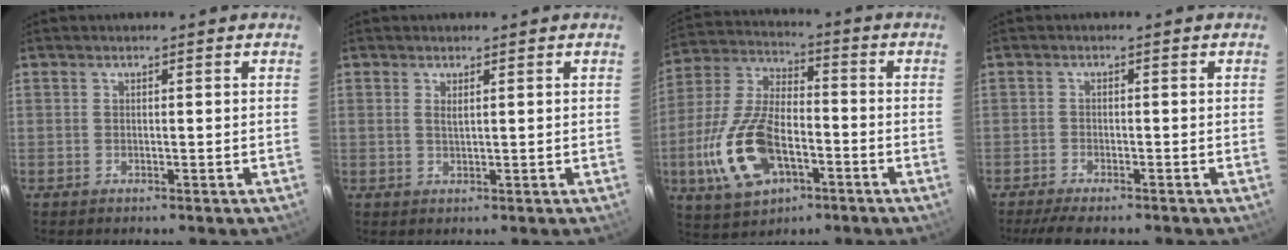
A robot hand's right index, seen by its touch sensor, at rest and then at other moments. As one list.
[{"total": 1.1, "force": [0.5, 0.2, 0.9], "torque": [-0.017, 0.000, 0.008]}, {"total": 17.5, "force": [-6.2, 9.3, 13.4], "torque": [-0.303, -0.004, -0.107]}, {"total": 6.0, "force": [-5.0, 1.3, 3.0], "torque": [-0.072, -0.016, -0.084]}]